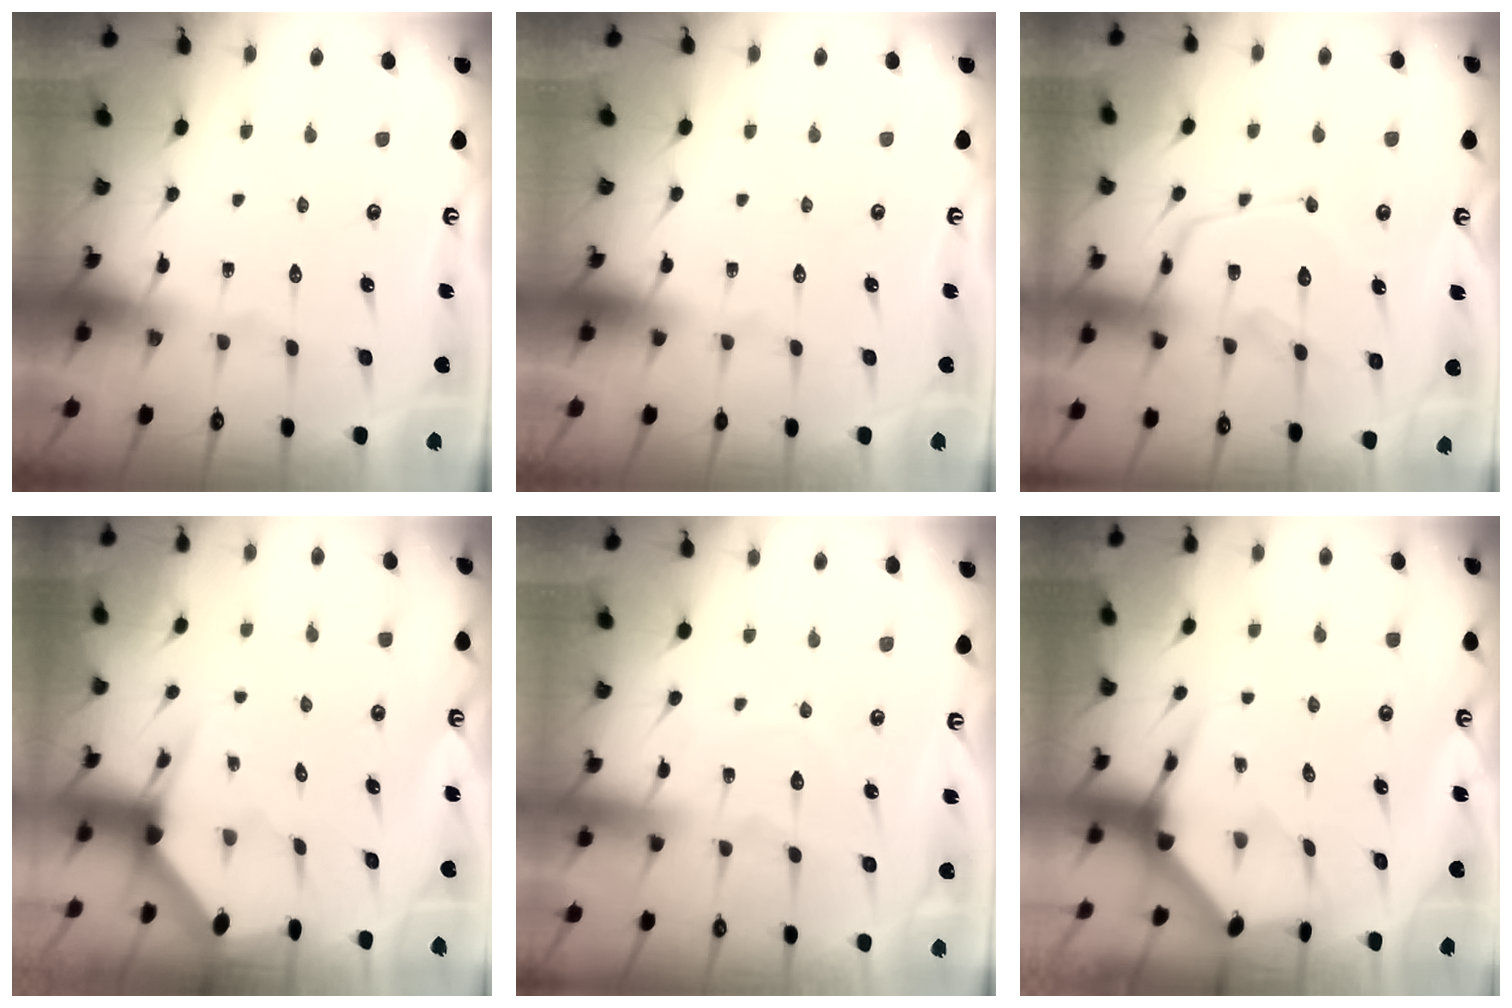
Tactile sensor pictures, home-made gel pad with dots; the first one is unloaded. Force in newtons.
{"total": 0.0}
{"total": 13.7, "press": 13.6, "slide": 1.0}
{"total": 3.2, "press": 3.2, "slide": 0.3}
{"total": 5.3, "press": 5.3, "slide": 0.4}
{"total": 4.0, "press": 4.0, "slide": 0.4}